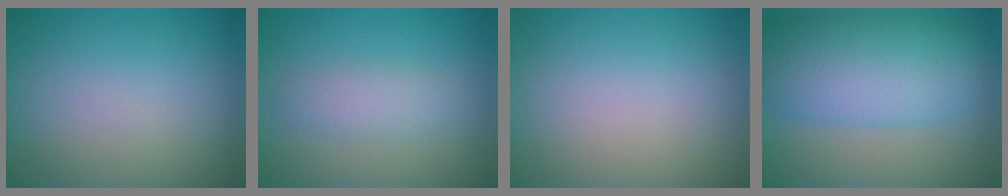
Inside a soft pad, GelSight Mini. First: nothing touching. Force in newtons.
{"total": 2.3, "press": 2.3, "slide": 0.0}
{"total": 0.0}
{"total": 9.3, "press": 9.3, "slide": 0.2}